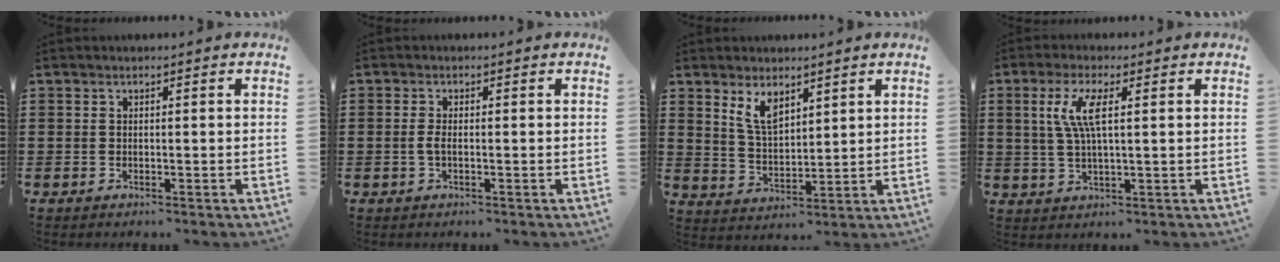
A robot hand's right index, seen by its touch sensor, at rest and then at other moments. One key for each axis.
{"total": 1.8, "fx": -0.4, "fy": 0.5, "fz": 1.7, "tx": -0.046, "ty": -0.006, "tz": -0.012}
{"total": 5.4, "fx": 3.5, "fy": 2.3, "fz": 3.4, "tx": -0.075, "ty": -0.003, "tz": 0.064}
{"total": 5.7, "fx": 1.5, "fy": 1.5, "fz": 5.3, "tx": -0.116, "ty": 0.002, "tz": 0.021}